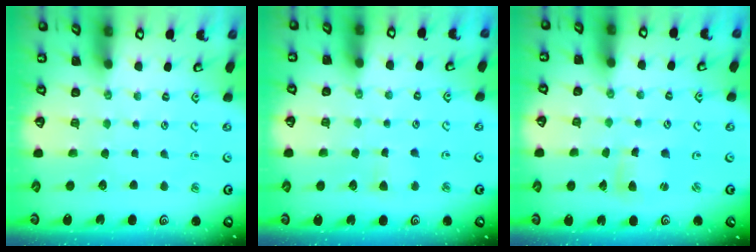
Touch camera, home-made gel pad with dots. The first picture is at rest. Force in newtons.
{"total": 2.8, "press": 2.8, "slide": 0.5}
{"total": 3.1, "press": 3.1, "slide": 0.2}